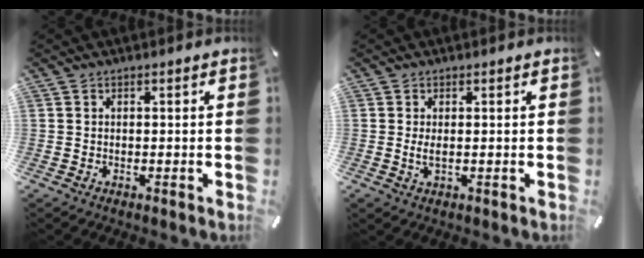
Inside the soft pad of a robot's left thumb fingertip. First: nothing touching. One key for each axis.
{"total": 2.2, "fx": 0.2, "fy": 0.7, "fz": 2.1, "tx": -0.048, "ty": -0.002, "tz": 0.001}